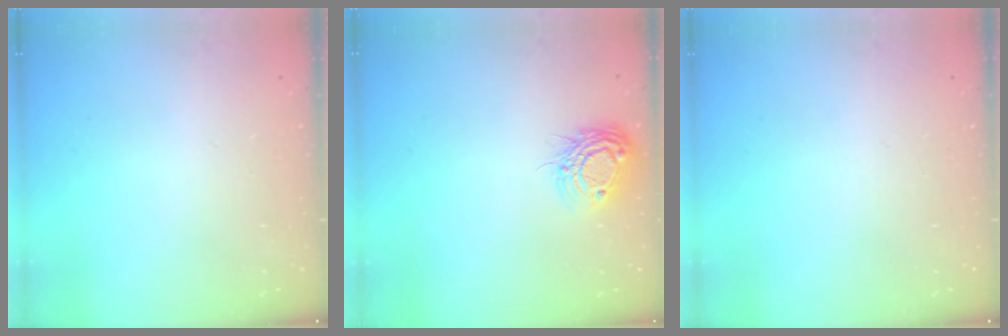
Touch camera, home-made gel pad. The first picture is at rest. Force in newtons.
{"total": 11.0, "press": 10.9, "slide": 1.0}
{"total": 0.0}